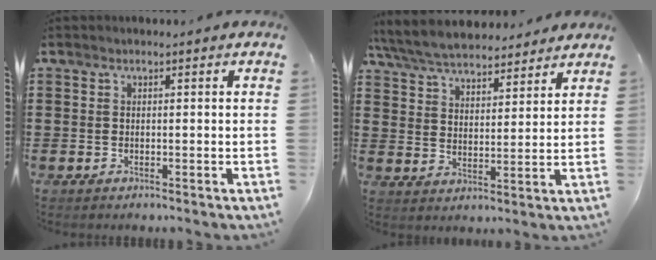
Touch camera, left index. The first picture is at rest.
{"total": 6.6, "force": [6.2, 1.1, 1.7], "torque": [-0.060, -0.024, 0.112]}